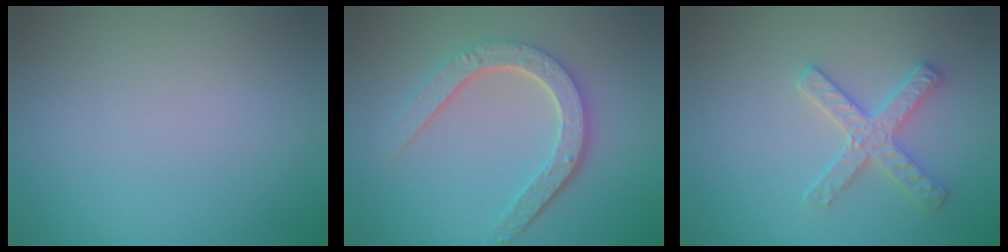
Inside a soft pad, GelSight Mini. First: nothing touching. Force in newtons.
{"total": 4.7, "press": 3.6, "slide": 3.1}
{"total": 2.9, "press": 2.9, "slide": 0.1}